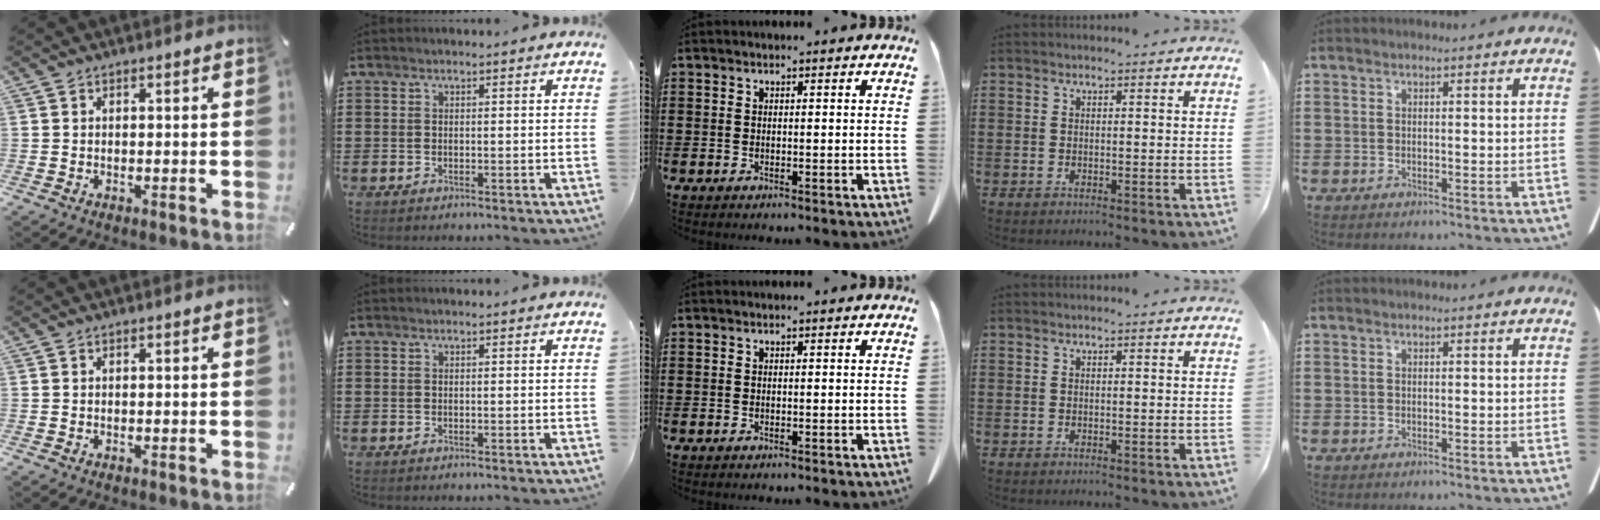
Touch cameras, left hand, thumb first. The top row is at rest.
{}